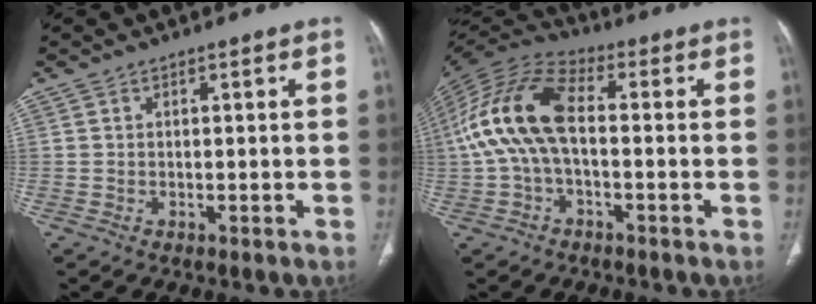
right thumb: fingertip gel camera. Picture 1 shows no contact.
{"total": 14.3, "force": [-0.3, 7.4, 12.3], "torque": [-0.255, 0.038, -0.015]}